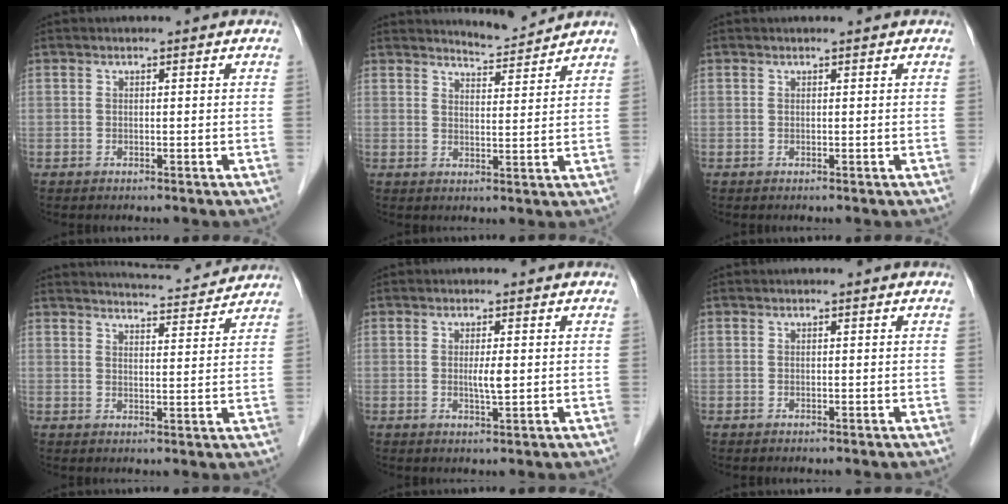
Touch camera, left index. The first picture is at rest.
{"total": 4.0, "force": [3.9, -0.6, -0.4], "torque": [-0.004, -0.013, 0.064]}
{"total": 0.0}
{"total": 9.5, "force": [9.3, 0.6, 1.8], "torque": [-0.030, 0.008, 0.119]}
{"total": 2.3, "force": [0.1, 0.3, 2.3], "torque": [-0.043, -0.003, 0.002]}
{"total": 0.0}